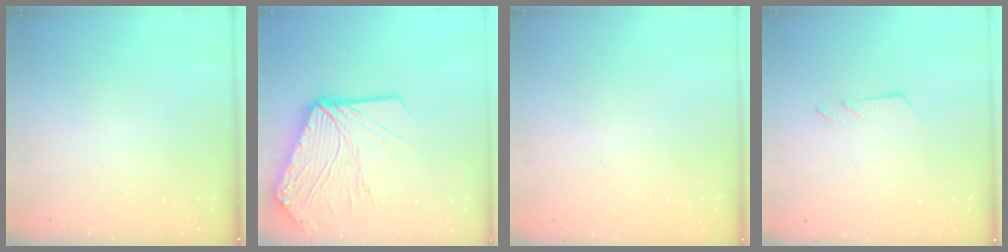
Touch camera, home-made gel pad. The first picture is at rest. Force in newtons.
{"total": 21.3, "press": 21.2, "slide": 2.4}
{"total": 0.0}
{"total": 4.2, "press": 4.2, "slide": 0.5}